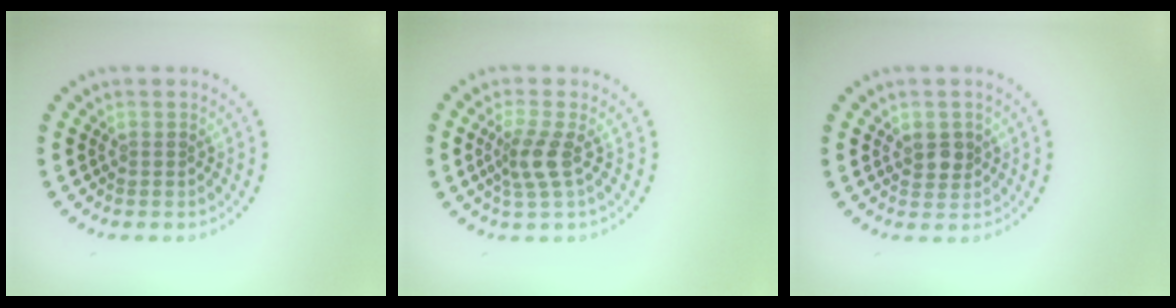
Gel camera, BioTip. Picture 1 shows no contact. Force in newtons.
{"total": 2.5, "press": 1.9, "slide": 1.6}
{"total": 1.8, "press": 1.8, "slide": 0.5}